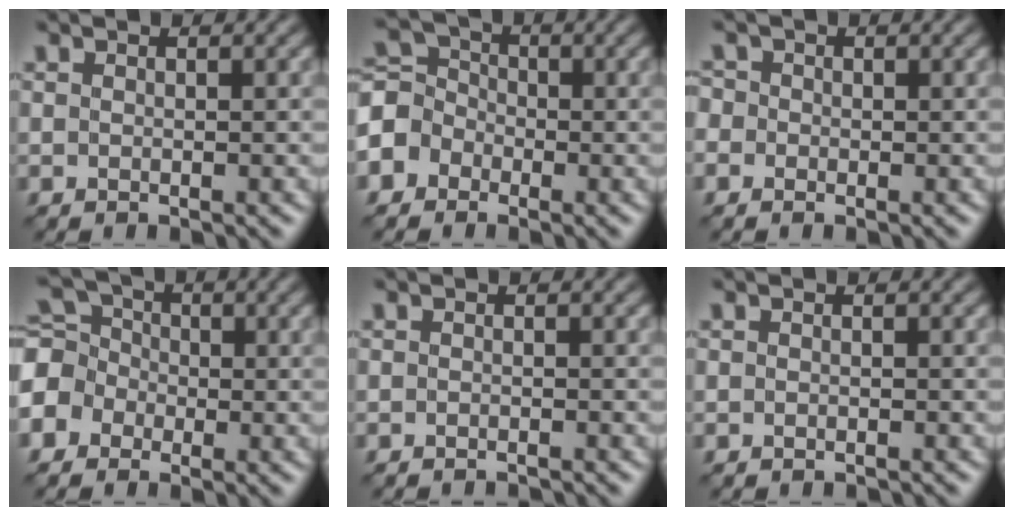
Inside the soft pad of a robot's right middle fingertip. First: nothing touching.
{"total": 4.6, "force": [-1.8, 3.8, 1.6], "torque": [-0.029, 0.012, -0.044]}
{"total": 1.6, "force": [0.1, 1.6, 0.5], "torque": [-0.004, 0.014, -0.010]}
{"total": 5.8, "force": [-1.5, 5.1, 2.4], "torque": [-0.057, 0.020, -0.050]}
{"total": 1.4, "force": [-1.4, -0.2, 0.0], "torque": [0.002, -0.006, -0.021]}
{"total": 0.7, "force": [-0.7, 0.0, -0.2], "torque": [0.003, -0.007, -0.011]}